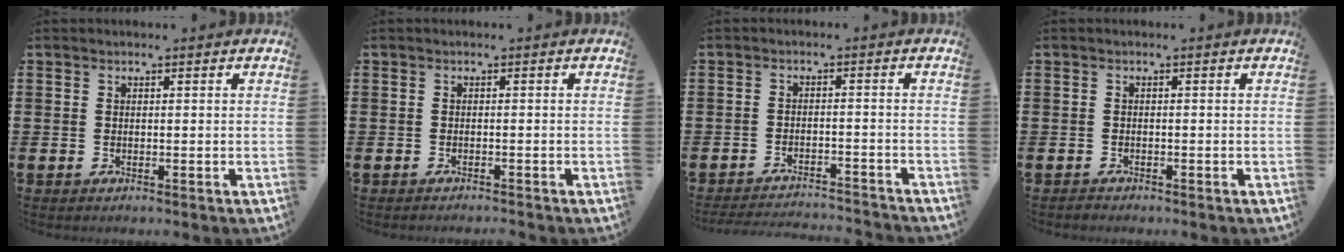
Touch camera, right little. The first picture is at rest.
{"total": 0.6, "force": [-0.6, 0.0, 0.0], "torque": [0.000, -0.002, -0.013]}
{"total": 2.7, "force": [-2.7, -0.1, 0.0], "torque": [-0.004, 0.002, -0.058]}
{"total": 0.5, "force": [-0.5, 0.2, 0.0], "torque": [-0.002, -0.001, -0.011]}